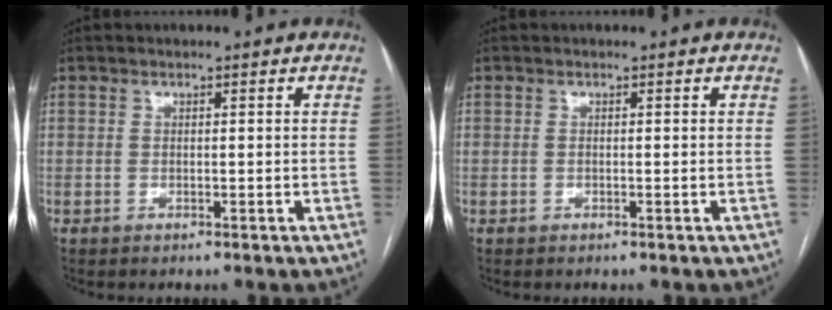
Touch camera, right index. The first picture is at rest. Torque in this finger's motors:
{"motor_torque": [0.45, 0.15, 0.31, 0.09]}